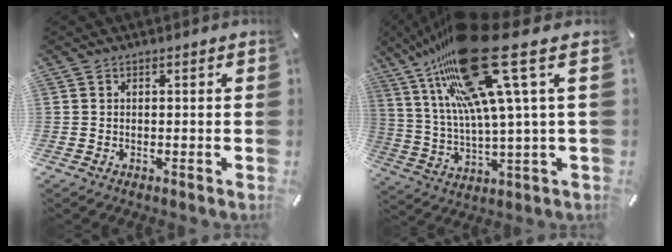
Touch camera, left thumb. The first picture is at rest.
{"total": 25.6, "force": [12.7, 6.9, 21.1], "torque": [-0.402, -0.068, 0.204]}